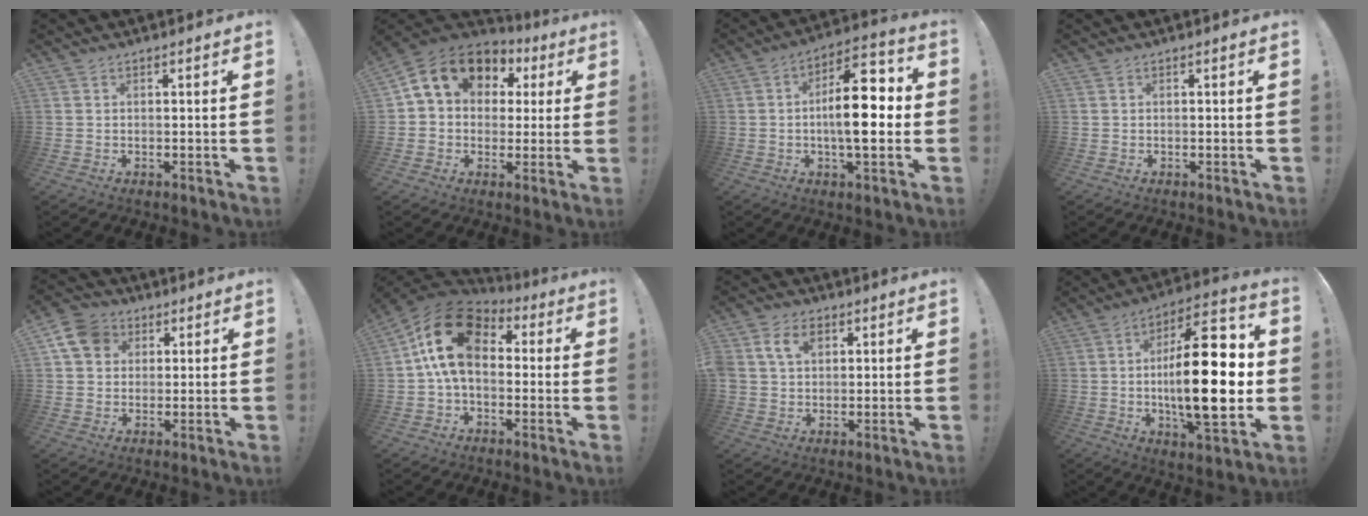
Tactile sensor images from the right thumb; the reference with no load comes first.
{"total": 12.4, "force": [4.9, 9.5, 6.2], "torque": [-0.091, -0.020, 0.092]}
{"total": 16.6, "force": [-0.8, 6.7, 15.2], "torque": [-0.227, 0.009, -0.018]}
{"total": 0.0}
{"total": 10.4, "force": [3.3, 8.7, 4.7], "torque": [-0.079, -0.001, 0.067]}
{"total": 17.8, "force": [3.3, 11.5, 13.2], "torque": [-0.232, 0.015, 0.062]}
{"total": 7.9, "force": [2.8, 5.9, 4.5], "torque": [-0.084, 0.006, 0.052]}
{"total": 27.2, "force": [-0.5, 10.2, 25.2], "torque": [-0.411, -0.004, -0.011]}